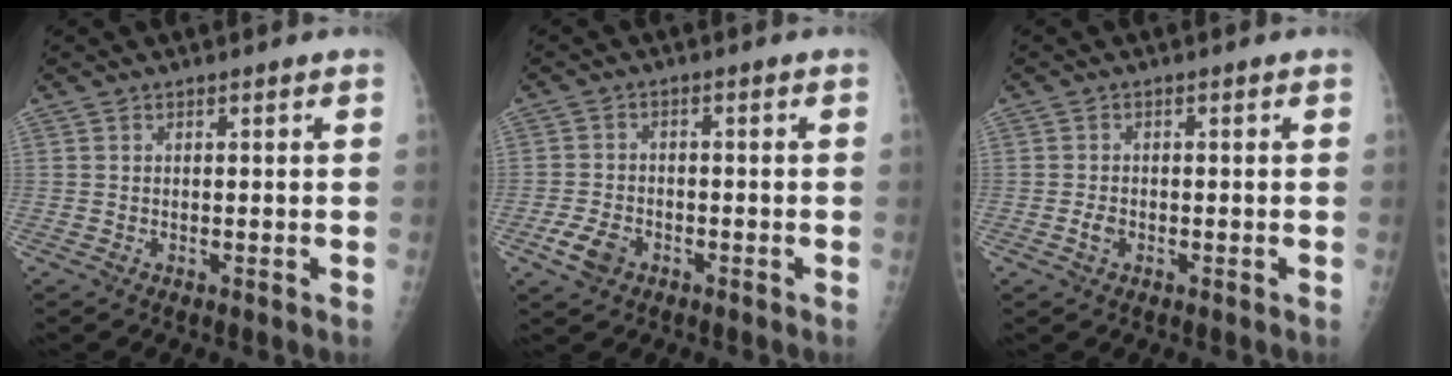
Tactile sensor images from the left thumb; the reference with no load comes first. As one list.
[{"total": 4.7, "force": [-2.6, 3.2, 2.3], "torque": [-0.044, 0.012, -0.046]}, {"total": 1.8, "force": [-0.9, 1.2, 1.0], "torque": [-0.018, 0.005, -0.019]}]